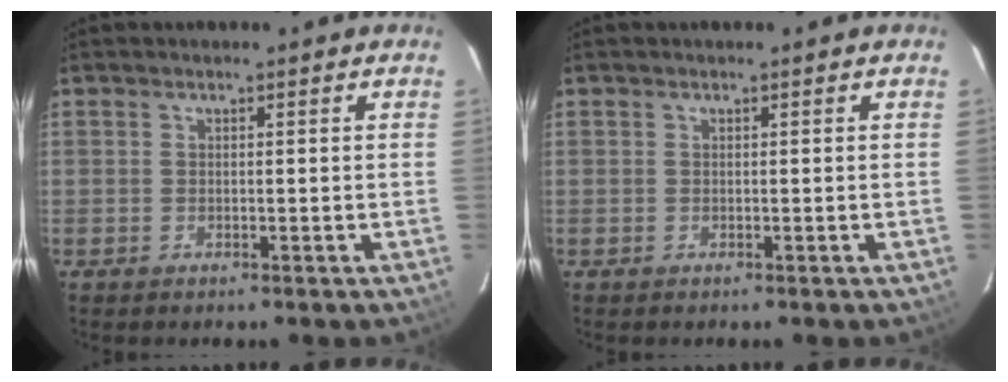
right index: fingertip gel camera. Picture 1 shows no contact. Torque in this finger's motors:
{"motor_torque": [0.00, 0.00, 0.00, 0.00]}